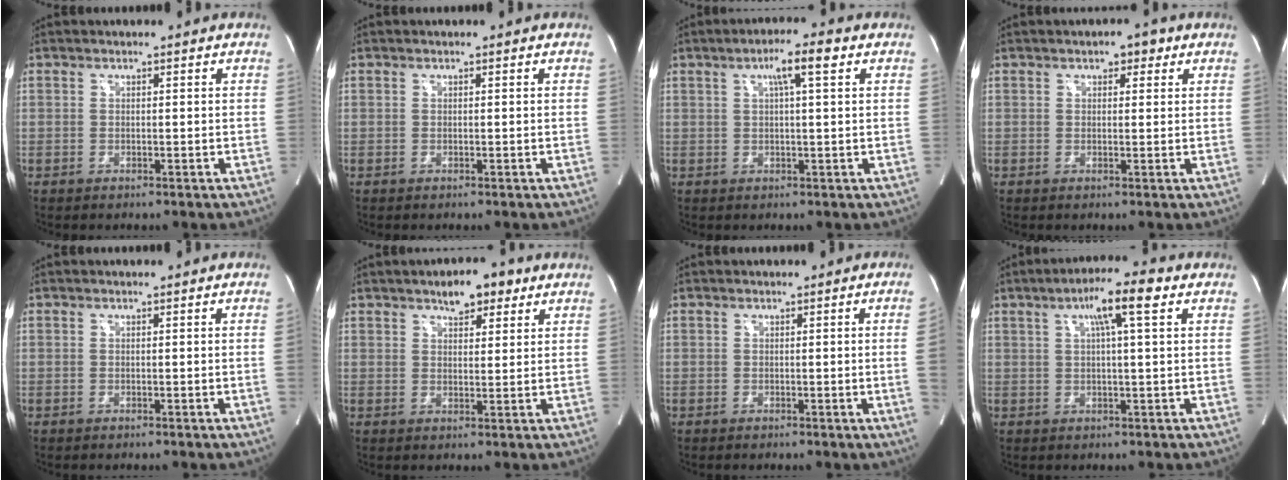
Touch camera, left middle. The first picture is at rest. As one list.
[{"total": 0.0}, {"total": 5.3, "force": [2.2, 0.2, 4.8], "torque": [-0.081, 0.011, 0.033]}, {"total": 2.6, "force": [1.5, 1.3, 1.7], "torque": [-0.024, 0.011, 0.019]}, {"total": 0.5, "force": [0.0, -0.2, 0.5], "torque": [-0.006, 0.000, -0.002]}, {"total": 5.7, "force": [3.7, 2.3, 3.7], "torque": [-0.056, 0.012, 0.055]}, {"total": 2.6, "force": [-0.1, -1.1, 2.3], "torque": [-0.031, -0.002, 0.000]}, {"total": 7.7, "force": [3.2, 0.2, 7.0], "torque": [-0.122, 0.017, 0.049]}]